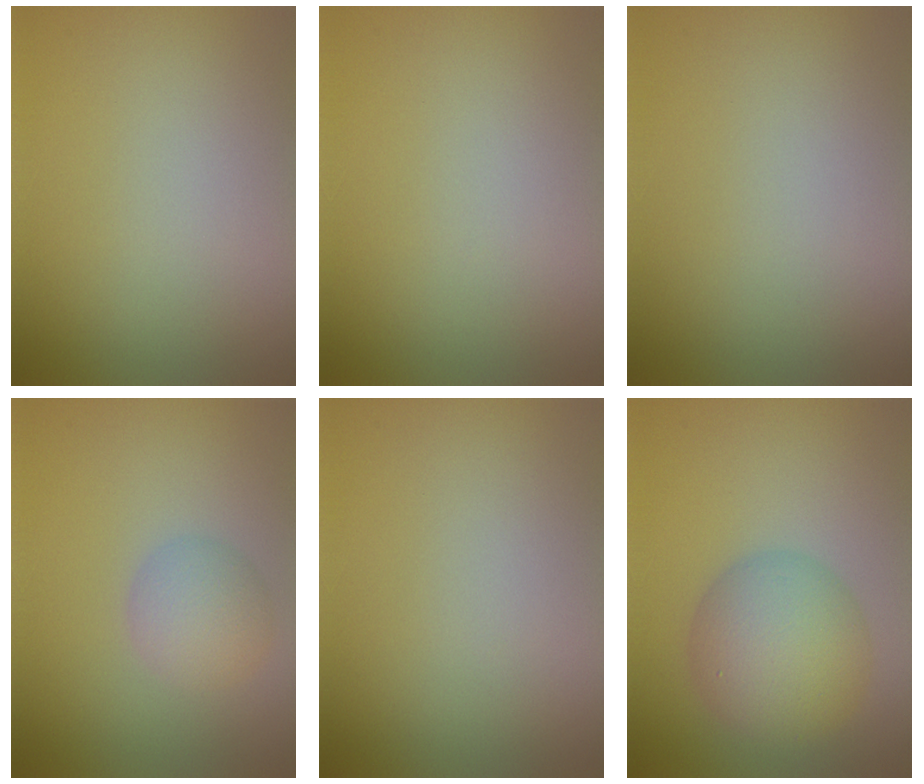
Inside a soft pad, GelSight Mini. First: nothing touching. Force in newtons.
{"total": 0.0}
{"total": 0.0}
{"total": 2.9, "press": 2.9, "slide": 0.1}
{"total": 0.0}
{"total": 6.3, "press": 6.3, "slide": 0.1}